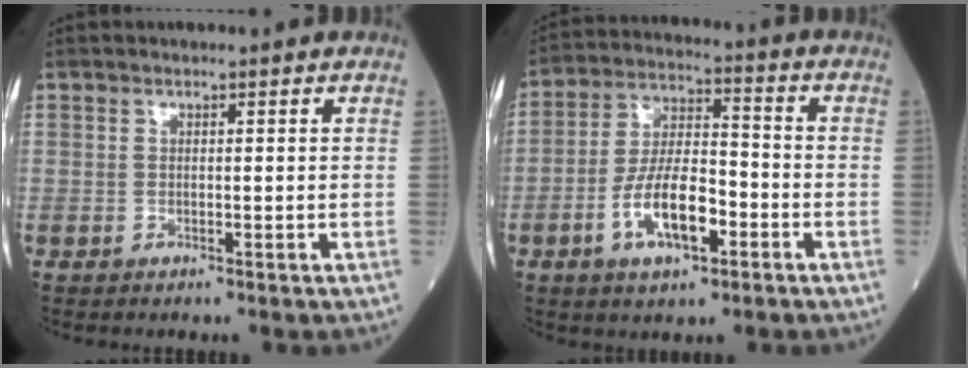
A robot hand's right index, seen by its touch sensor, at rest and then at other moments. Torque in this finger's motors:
{"motor_torque": [1.55, -0.59, 0.81, 0.21]}